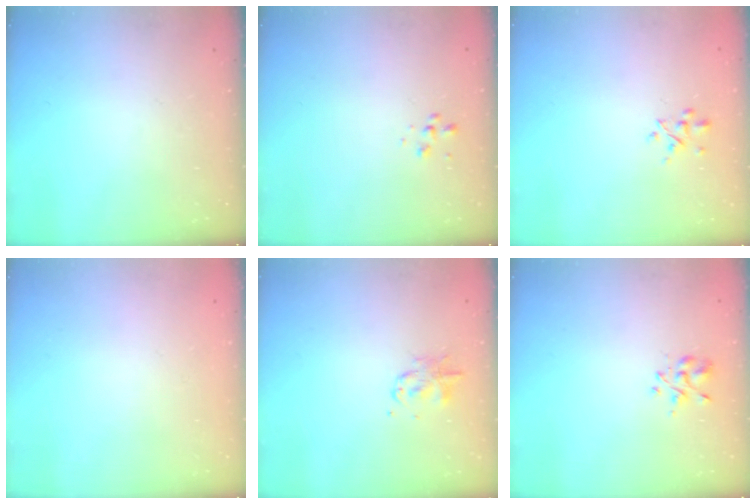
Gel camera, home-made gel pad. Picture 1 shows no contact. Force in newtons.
{"total": 0.5, "press": 0.5, "slide": 0.0}
{"total": 2.8, "press": 2.7, "slide": 0.9}
{"total": 1.8, "press": 1.8, "slide": 0.2}
{"total": 2.4, "press": 2.4, "slide": 0.3}
{"total": 2.4, "press": 2.1, "slide": 1.2}